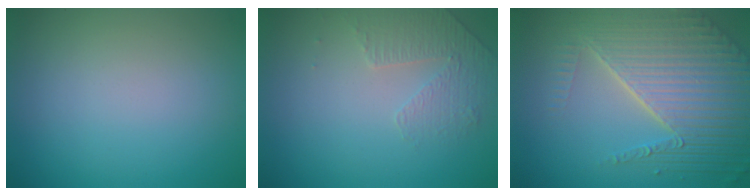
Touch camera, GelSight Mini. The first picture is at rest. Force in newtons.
{"total": 1.6, "press": 1.2, "slide": 1.1}
{"total": 8.4, "press": 5.6, "slide": 6.2}